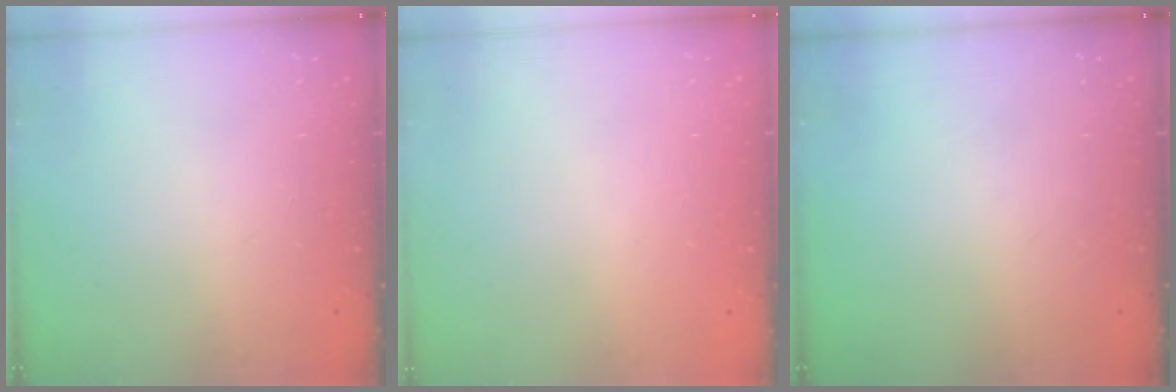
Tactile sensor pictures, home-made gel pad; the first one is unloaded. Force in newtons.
{"total": 0.0}
{"total": 0.0}